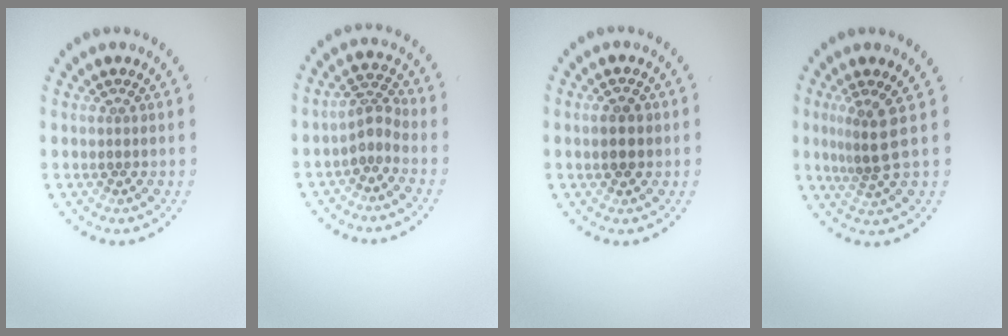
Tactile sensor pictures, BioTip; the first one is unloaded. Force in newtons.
{"total": 2.3, "press": 1.6, "slide": 1.6}
{"total": 2.3, "press": 2.3, "slide": 0.2}
{"total": 2.7, "press": 1.7, "slide": 2.0}